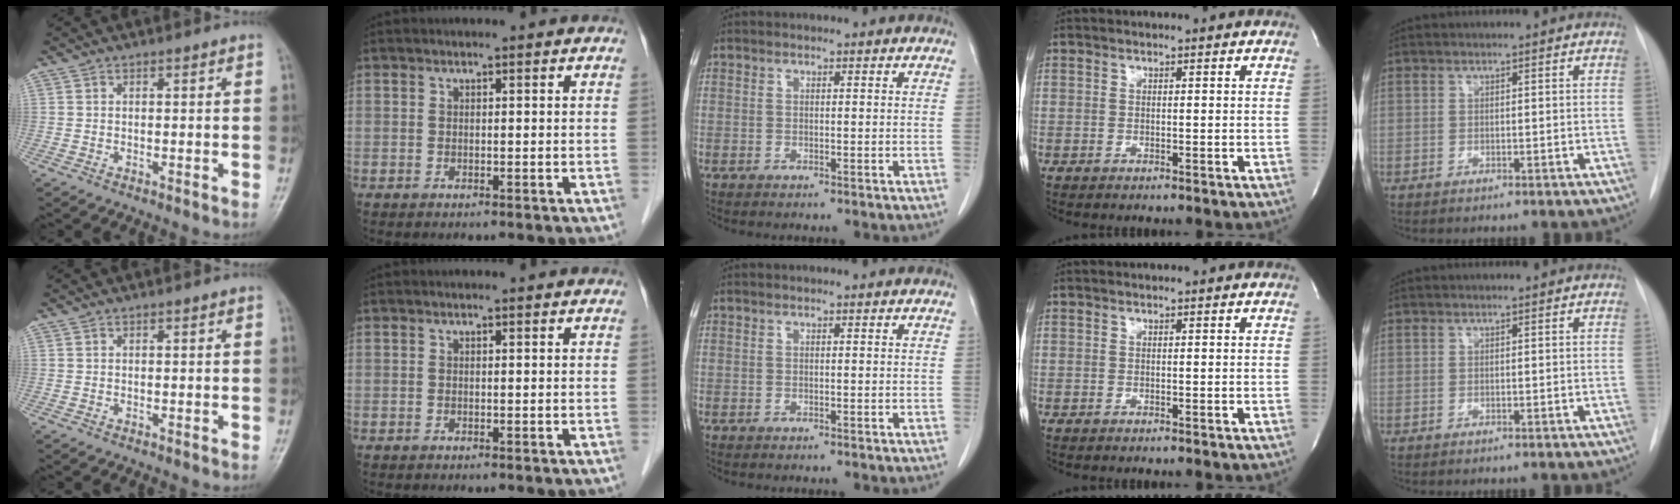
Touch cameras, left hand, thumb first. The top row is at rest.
{}